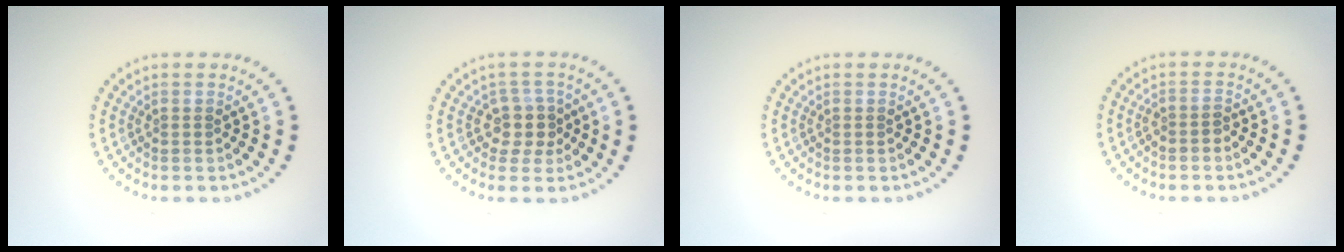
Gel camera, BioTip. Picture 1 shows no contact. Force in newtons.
{"total": 2.6, "press": 2.1, "slide": 1.5}
{"total": 0.0}
{"total": 1.1, "press": 1.0, "slide": 0.5}